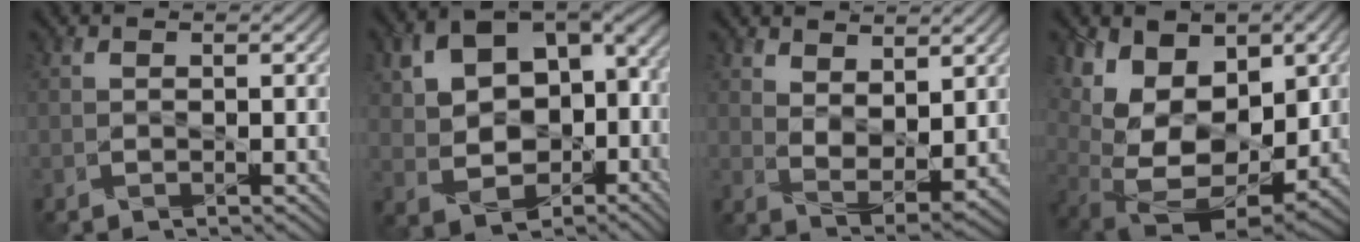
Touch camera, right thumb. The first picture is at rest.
{"total": 10.5, "force": [0.5, 7.6, 7.2], "torque": [-0.136, 0.002, 0.007]}
{"total": 5.2, "force": [3.8, 2.0, 2.9], "torque": [-0.064, -0.011, 0.075]}
{"total": 11.8, "force": [3.2, 8.0, 8.1], "torque": [-0.162, 0.021, 0.061]}